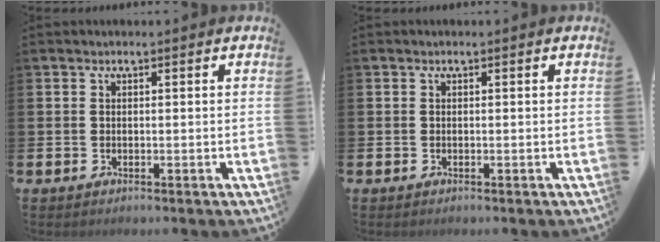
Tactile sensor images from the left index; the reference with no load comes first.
{"total": 0.0}